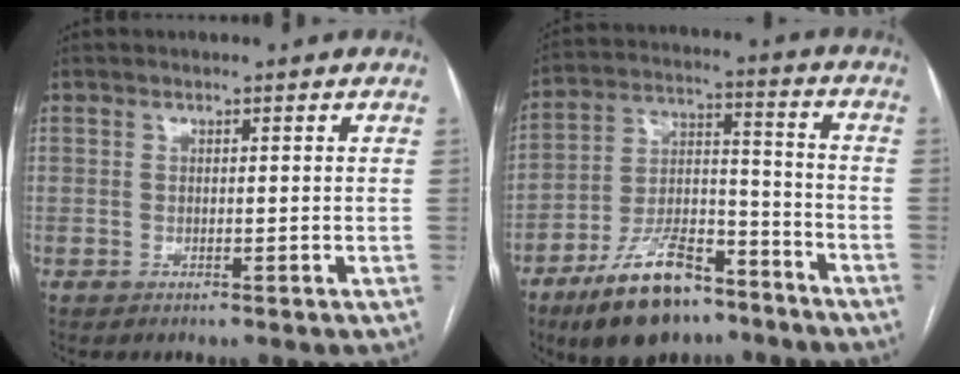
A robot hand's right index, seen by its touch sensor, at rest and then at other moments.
{"total": 15.4, "force": [-10.8, 6.1, 9.2], "torque": [-0.169, 0.015, -0.186]}